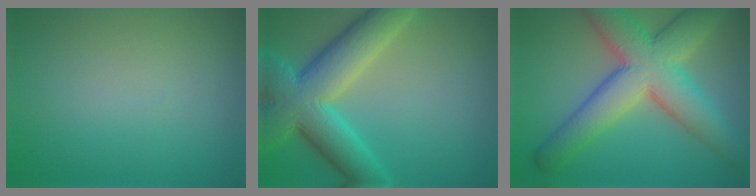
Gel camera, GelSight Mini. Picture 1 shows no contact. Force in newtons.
{"total": 9.6, "press": 9.6, "slide": 0.4}
{"total": 10.2, "press": 10.2, "slide": 0.4}